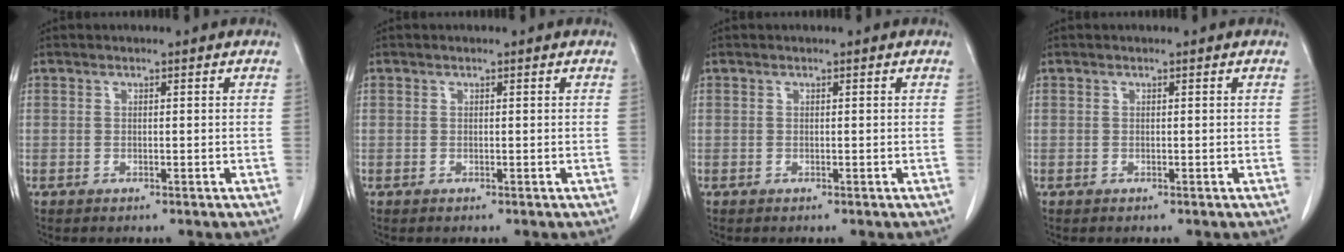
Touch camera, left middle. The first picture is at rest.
{"total": 0.0}
{"total": 0.0}
{"total": 0.0}